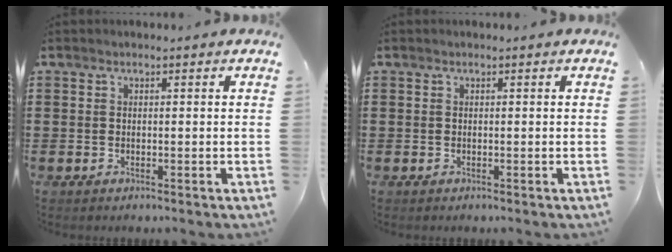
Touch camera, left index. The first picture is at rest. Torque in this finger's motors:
{"motor_torque": [0.01, 0.00, -0.01, -0.01]}